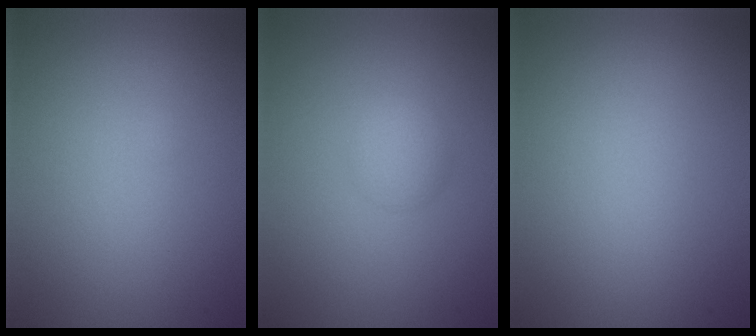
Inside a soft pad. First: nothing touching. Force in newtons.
{"total": 1.8, "press": 1.8, "slide": 0.0}
{"total": 0.0}